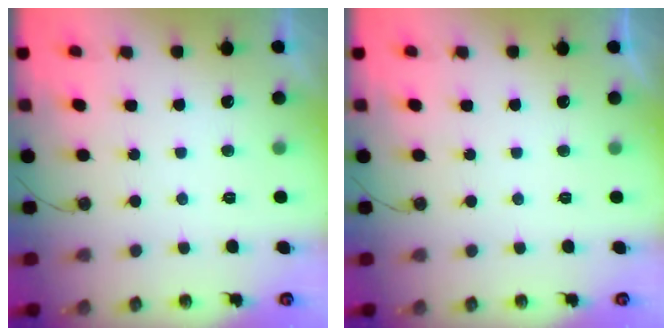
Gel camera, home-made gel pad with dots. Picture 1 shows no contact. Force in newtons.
{"total": 0.0}